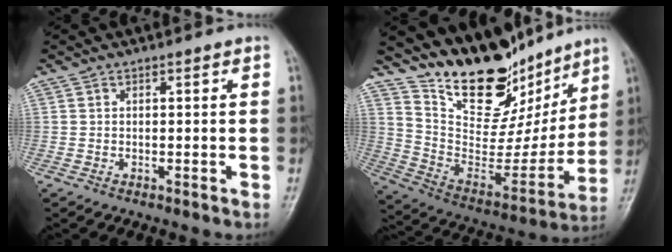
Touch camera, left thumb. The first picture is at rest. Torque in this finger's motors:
{"motor_torque": [1.22, -0.36, 1.41, -1.37, 0.02]}